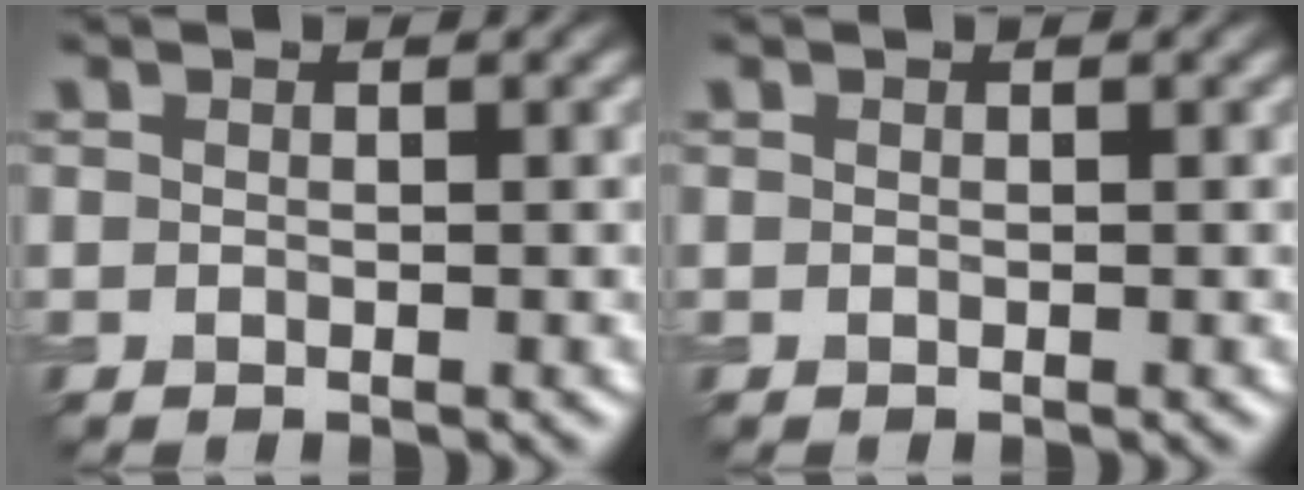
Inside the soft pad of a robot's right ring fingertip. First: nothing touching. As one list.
[{"total": 0.0}]